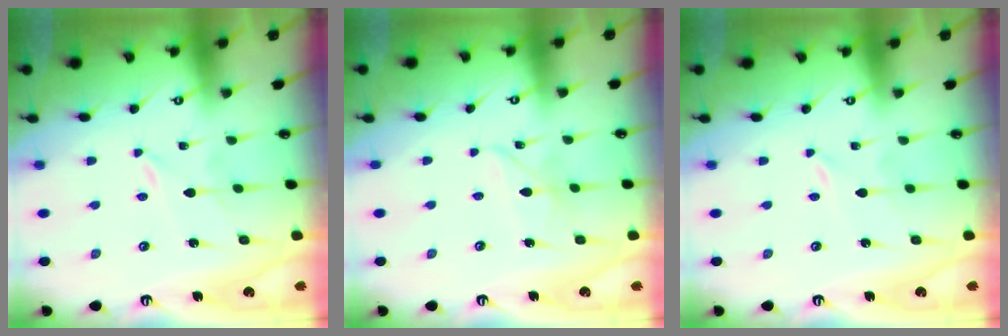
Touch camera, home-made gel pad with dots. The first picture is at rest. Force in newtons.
{"total": 5.0, "press": 5.0, "slide": 0.3}
{"total": 0.0}